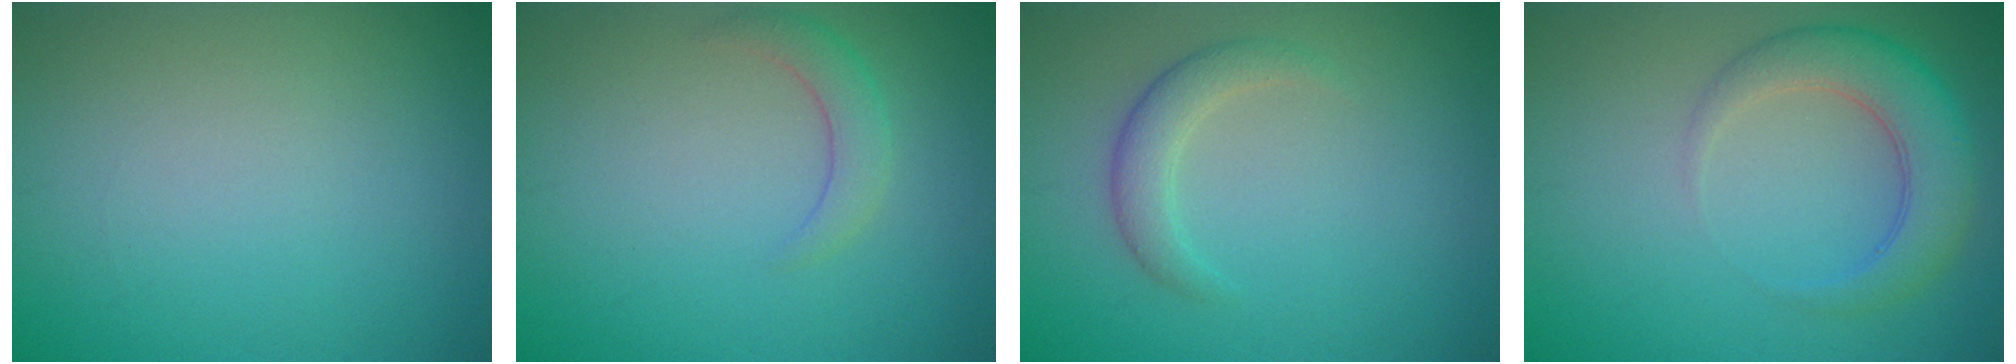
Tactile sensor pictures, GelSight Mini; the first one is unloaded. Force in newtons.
{"total": 2.0, "press": 2.0, "slide": 0.0}
{"total": 2.2, "press": 2.2, "slide": 0.1}
{"total": 4.6, "press": 4.6, "slide": 0.2}